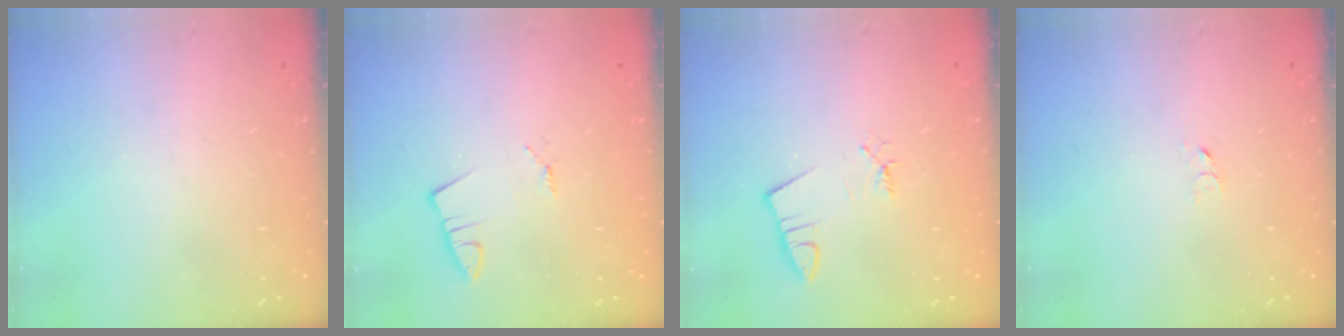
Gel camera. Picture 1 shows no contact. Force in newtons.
{"total": 0.8, "press": 0.8, "slide": 0.1}
{"total": 1.1, "press": 1.1, "slide": 0.1}
{"total": 2.5, "press": 2.5, "slide": 0.2}